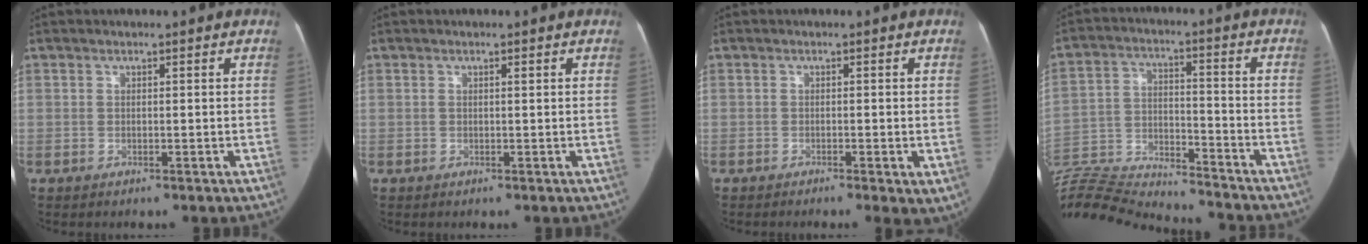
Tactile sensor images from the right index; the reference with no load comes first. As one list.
[{"total": 0.5, "force": [0.2, 0.0, 0.5], "torque": [-0.011, 0.003, 0.003]}, {"total": 3.6, "force": [-1.5, 0.6, 3.2], "torque": [-0.040, -0.010, -0.021]}, {"total": 23.1, "force": [-21.8, 3.2, 7.2], "torque": [-0.181, -0.007, -0.341]}]